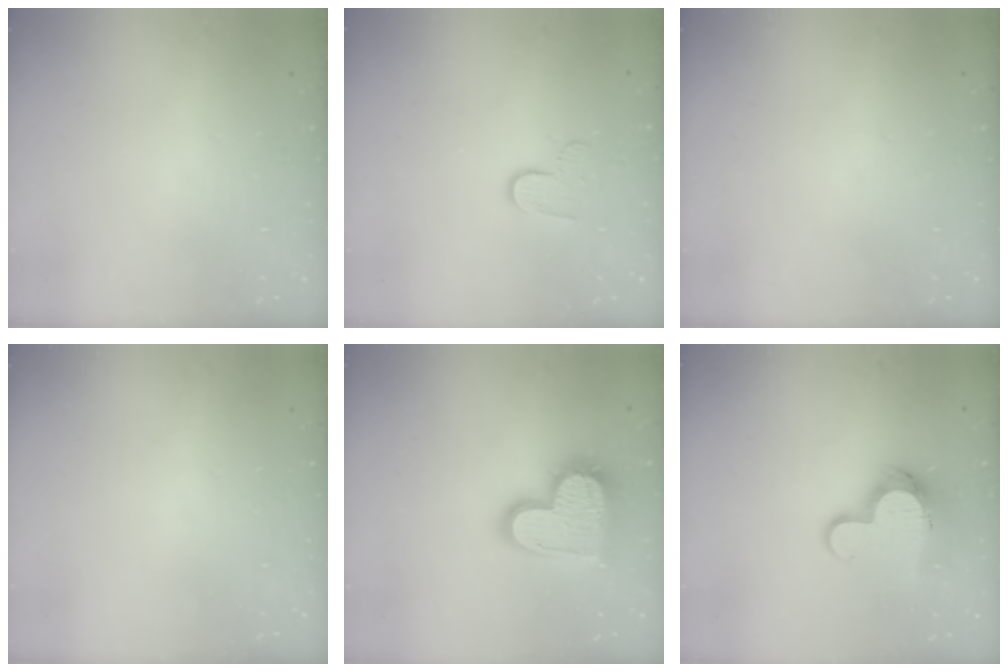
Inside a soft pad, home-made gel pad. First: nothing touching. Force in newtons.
{"total": 5.8, "press": 5.8, "slide": 0.3}
{"total": 0.0}
{"total": 0.7, "press": 0.7, "slide": 0.1}
{"total": 20.1, "press": 20.0, "slide": 1.8}
{"total": 15.1, "press": 15.0, "slide": 1.2}